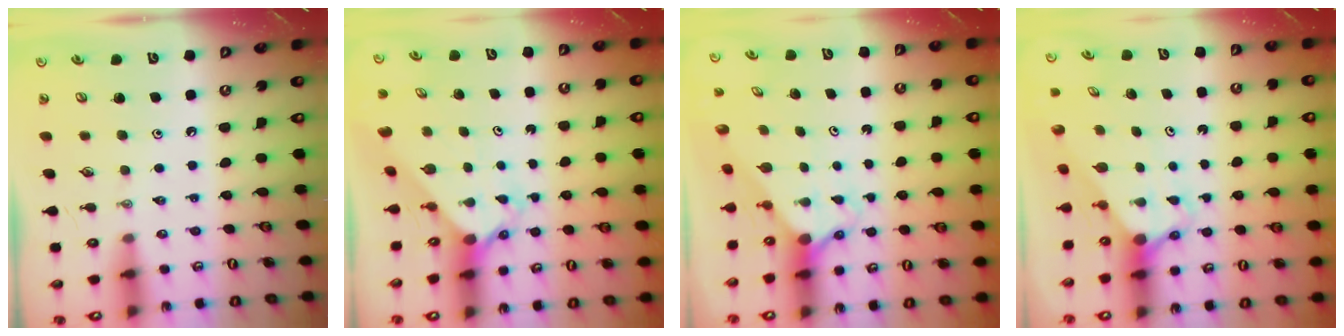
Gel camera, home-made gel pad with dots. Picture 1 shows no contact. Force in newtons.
{"total": 2.4, "press": 2.4, "slide": 0.2}
{"total": 2.2, "press": 2.2, "slide": 0.2}
{"total": 2.8, "press": 2.8, "slide": 0.0}